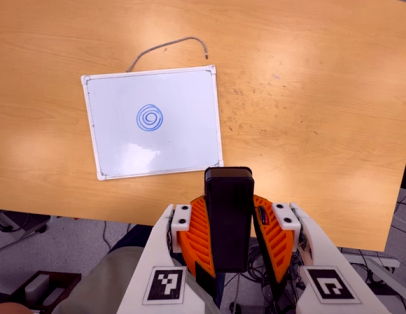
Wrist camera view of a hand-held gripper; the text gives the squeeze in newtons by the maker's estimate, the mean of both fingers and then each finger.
{"total": 8.7, "left": 7.4, "right": 10.0}